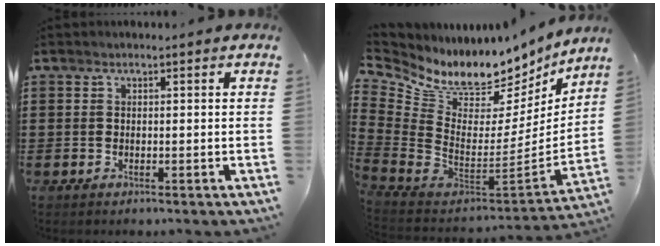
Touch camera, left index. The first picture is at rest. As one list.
[{"total": 8.4, "force": [7.4, 3.1, 2.6], "torque": [-0.092, -0.078, 0.127]}]